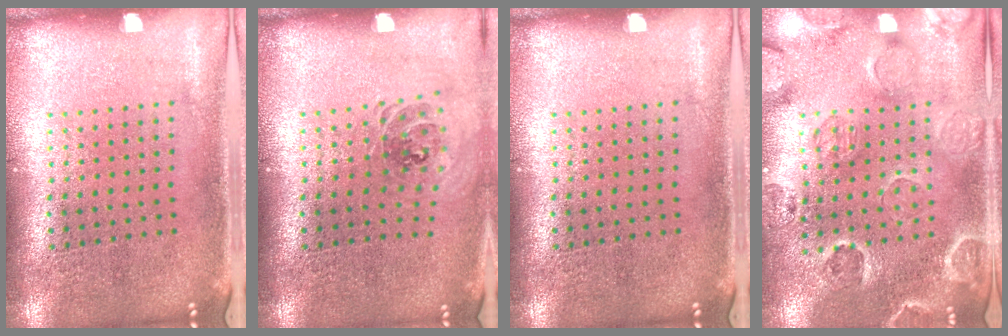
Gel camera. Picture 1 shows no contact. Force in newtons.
{"total": 0.9, "press": 0.8, "slide": 0.2}
{"total": 0.0}
{"total": 2.5, "press": 2.3, "slide": 1.0}